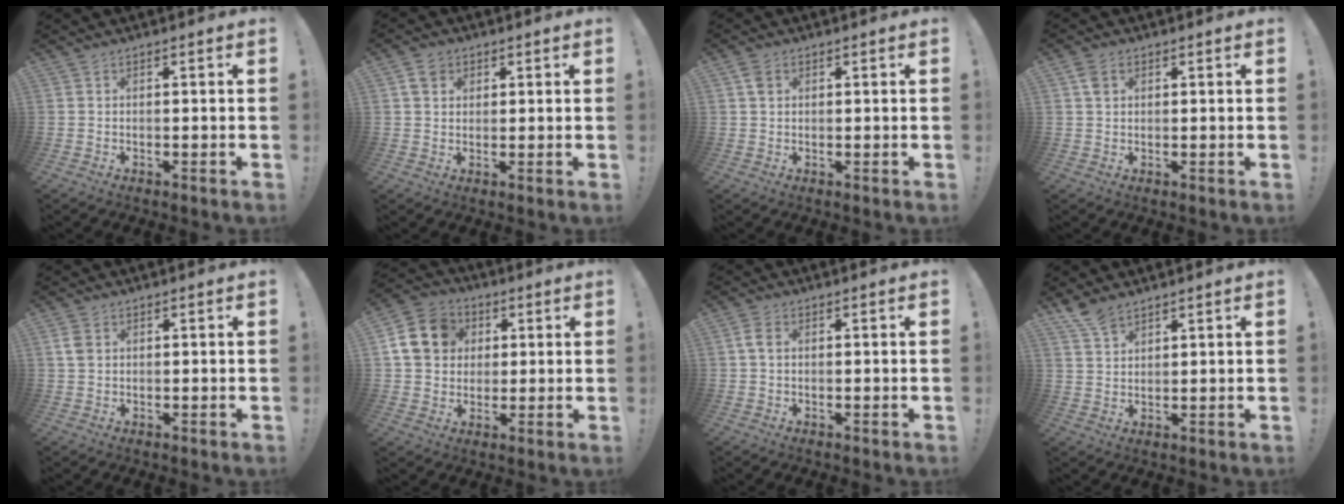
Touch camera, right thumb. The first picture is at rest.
{"total": 4.8, "force": [2.3, 3.8, 2.0], "torque": [-0.037, 0.001, 0.044]}
{"total": 2.8, "force": [1.2, 1.9, 1.6], "torque": [-0.031, 0.004, 0.024]}
{"total": 3.8, "force": [1.6, 2.6, 2.2], "torque": [-0.034, 0.001, 0.031]}
{"total": 3.3, "force": [1.2, 2.2, 2.1], "torque": [-0.037, 0.002, 0.024]}
{"total": 13.9, "force": [3.6, 11.9, 6.2], "torque": [-0.094, 0.001, 0.076]}
{"total": 3.1, "force": [0.7, 2.0, 2.2], "torque": [-0.038, 0.005, 0.012]}
{"total": 5.2, "force": [4.3, 1.9, 2.1], "torque": [-0.037, -0.025, 0.081]}